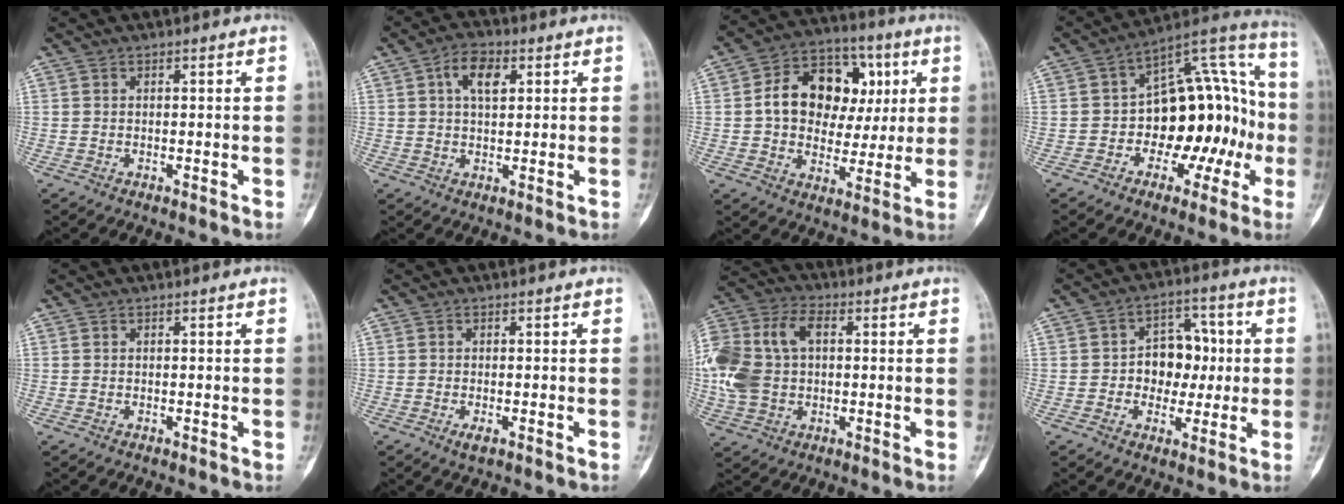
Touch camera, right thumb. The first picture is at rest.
{"total": 6.2, "force": [2.2, 3.7, 4.5], "torque": [-0.068, 0.004, 0.035]}
{"total": 17.4, "force": [3.0, 13.1, 11.0], "torque": [-0.132, 0.020, 0.047]}
{"total": 20.6, "force": [-2.8, 12.7, 16.0], "torque": [-0.161, 0.065, -0.035]}
{"total": 0.0}
{"total": 1.3, "force": [-0.6, 0.6, 1.0], "torque": [-0.019, -0.003, -0.011]}
{"total": 17.7, "force": [1.4, 12.1, 12.7], "torque": [-0.284, 0.027, 0.026]}
{"total": 9.7, "force": [0.1, 7.5, 6.2], "torque": [-0.038, 0.024, -0.002]}